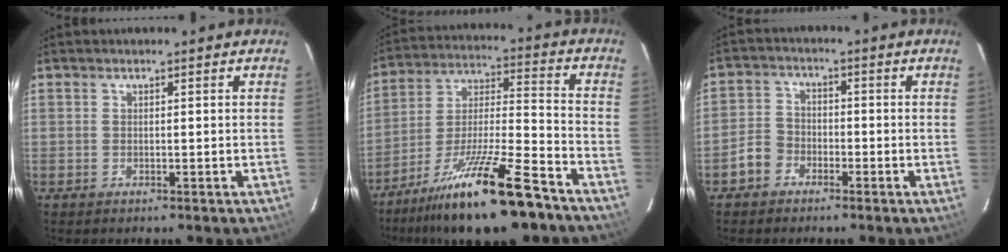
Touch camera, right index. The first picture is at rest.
{"total": 19.4, "force": [-14.2, 2.8, 12.9], "torque": [-0.239, -0.015, -0.239]}
{"total": 4.7, "force": [-2.8, 3.6, 1.0], "torque": [-0.026, 0.016, -0.054]}